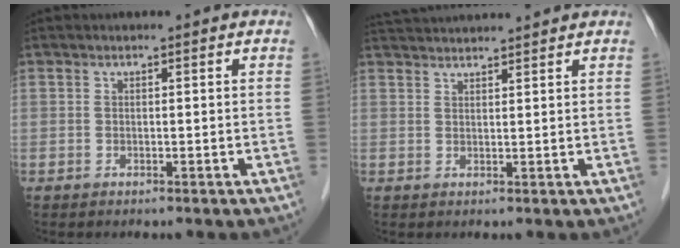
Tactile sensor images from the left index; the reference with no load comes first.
{"total": 7.7, "force": [7.5, -0.1, 2.0], "torque": [-0.039, 0.035, 0.114]}